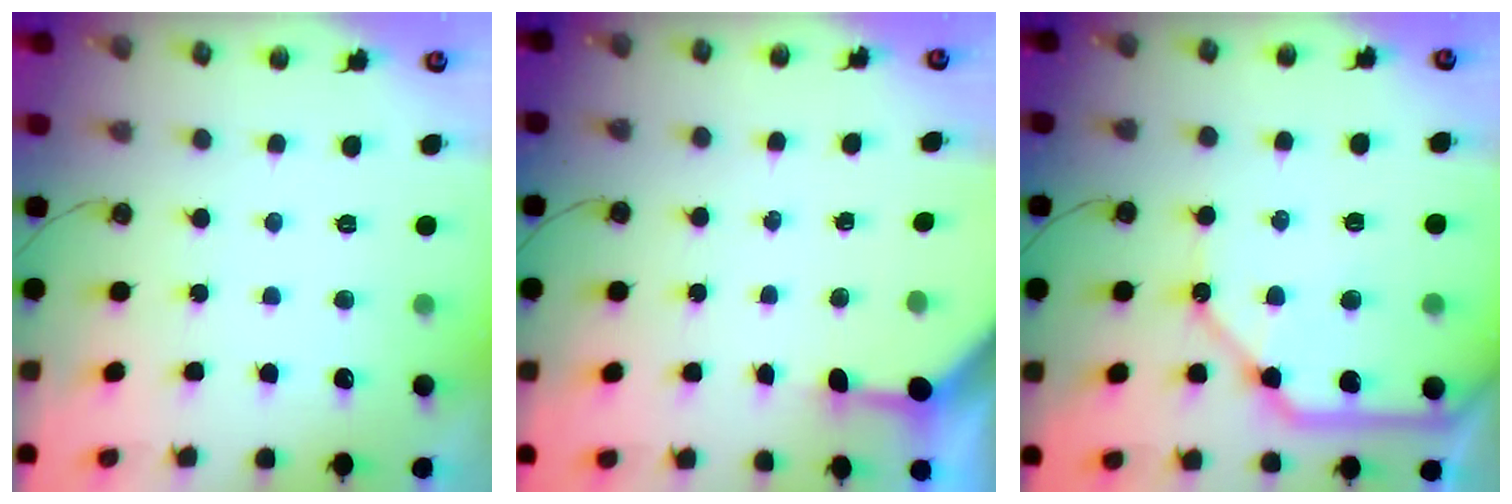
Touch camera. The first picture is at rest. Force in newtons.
{"total": 3.4, "press": 3.3, "slide": 0.3}
{"total": 19.2, "press": 19.0, "slide": 2.5}